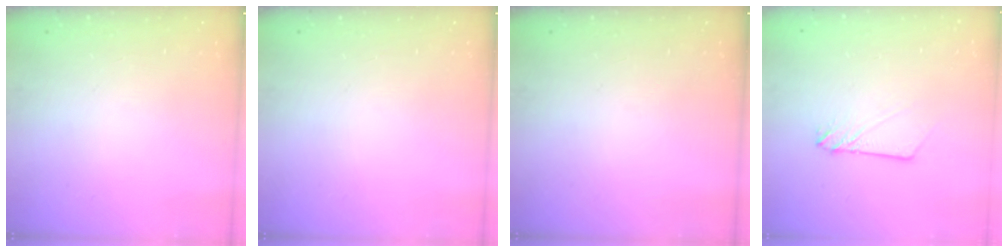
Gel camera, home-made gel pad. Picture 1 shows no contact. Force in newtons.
{"total": 0.0}
{"total": 0.0}
{"total": 2.9, "press": 2.9, "slide": 0.4}